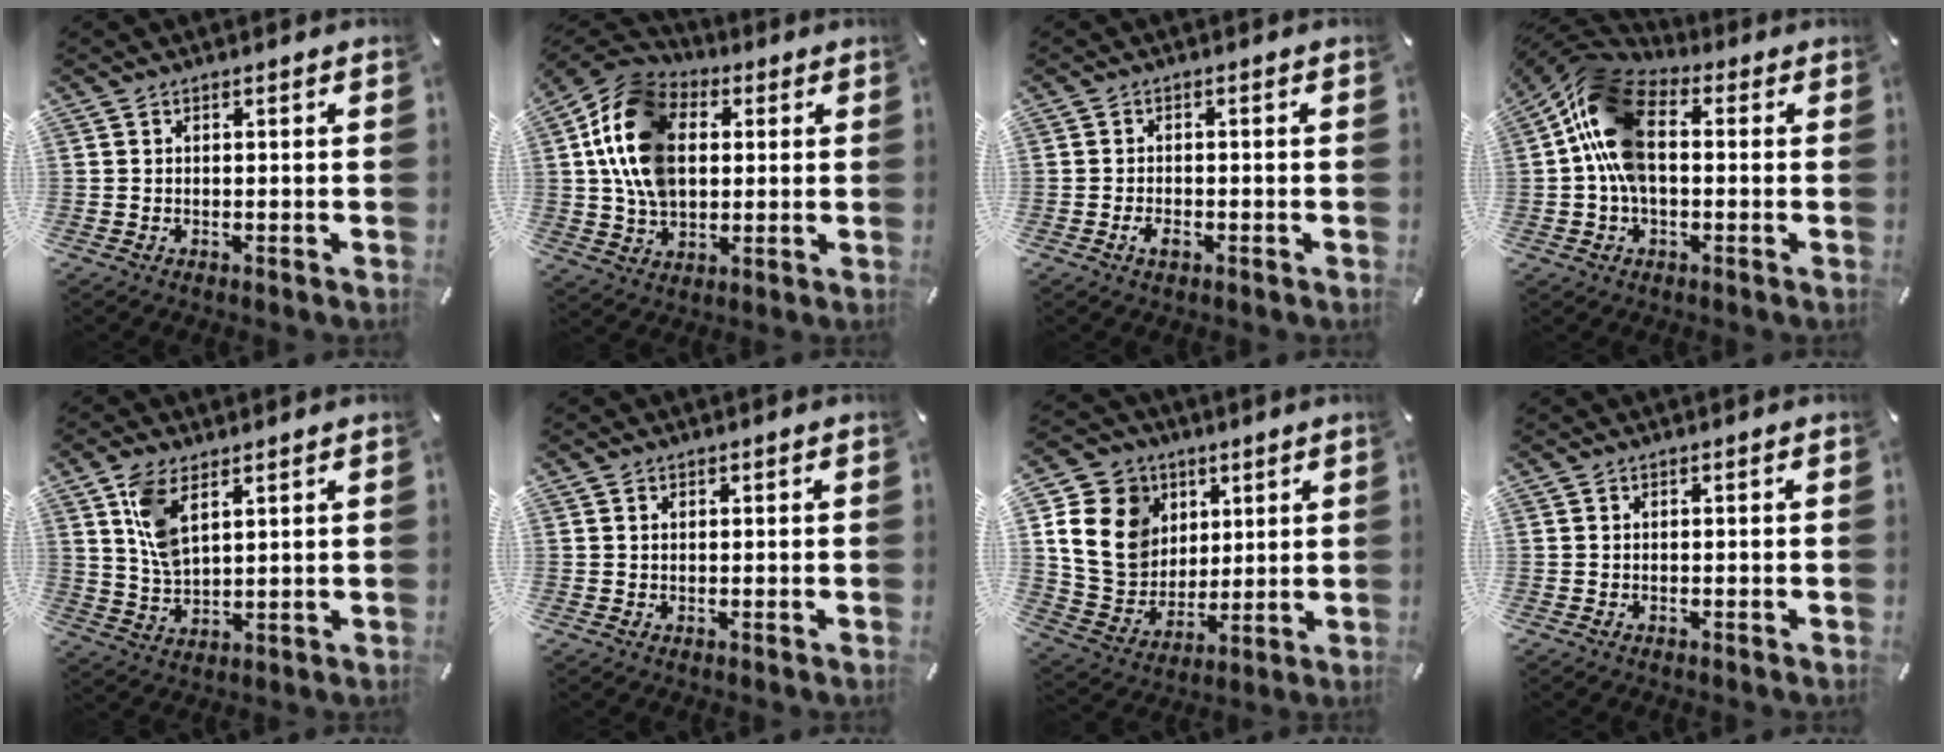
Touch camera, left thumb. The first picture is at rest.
{"total": 16.6, "force": [2.2, 12.5, 10.6], "torque": [-0.237, 0.008, 0.037]}
{"total": 2.5, "force": [-1.3, 1.2, 1.7], "torque": [-0.037, 0.003, -0.026]}
{"total": 14.7, "force": [0.5, 9.3, 11.3], "torque": [-0.246, 0.009, 0.011]}
{"total": 8.5, "force": [4.5, 4.2, 5.9], "torque": [-0.140, -0.013, 0.081]}
{"total": 0.7, "force": [0.2, 0.6, 0.3], "torque": [-0.006, 0.004, 0.004]}
{"total": 16.9, "force": [3.6, 15.0, 6.8], "torque": [-0.142, -0.010, 0.071]}
{"total": 0.0}